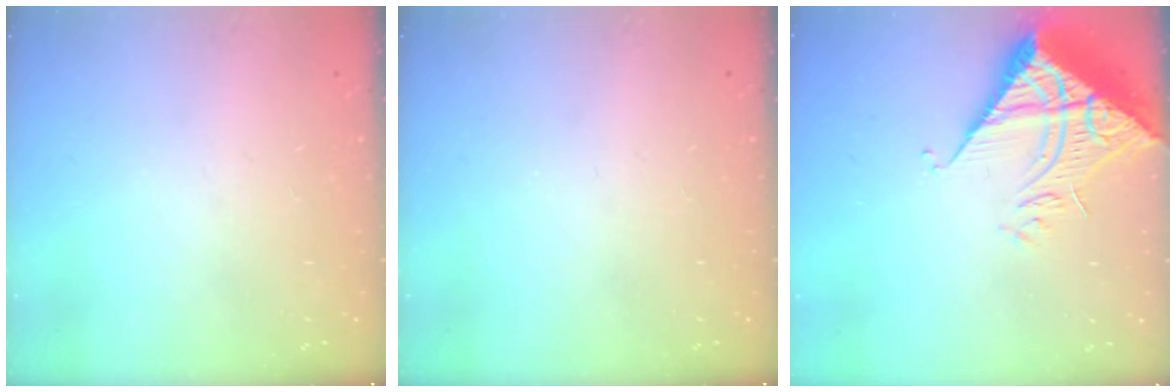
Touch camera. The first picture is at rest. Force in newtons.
{"total": 0.0}
{"total": 10.7, "press": 10.6, "slide": 1.0}